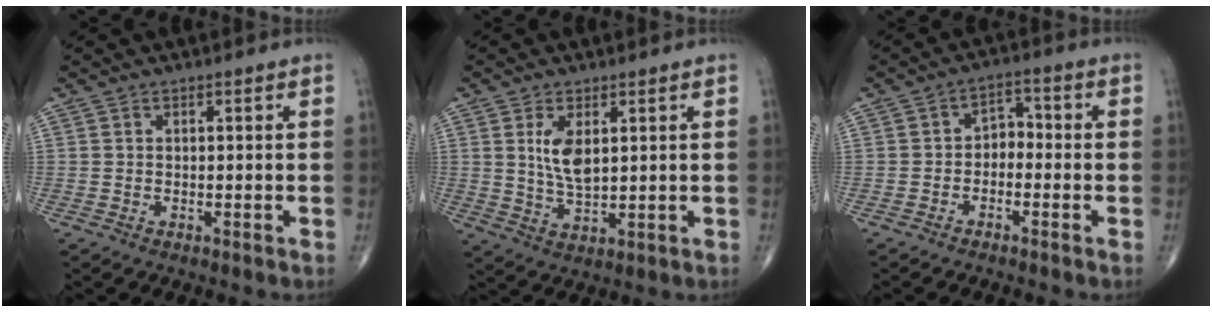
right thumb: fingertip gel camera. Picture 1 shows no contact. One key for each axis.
{"total": 6.2, "fx": 1.8, "fy": 2.8, "fz": 5.3, "tx": -0.094, "ty": -0.015, "tz": 0.044}
{"total": 3.9, "fx": -1.2, "fy": 2.7, "fz": 2.5, "tx": -0.022, "ty": 0.029, "tz": -0.033}